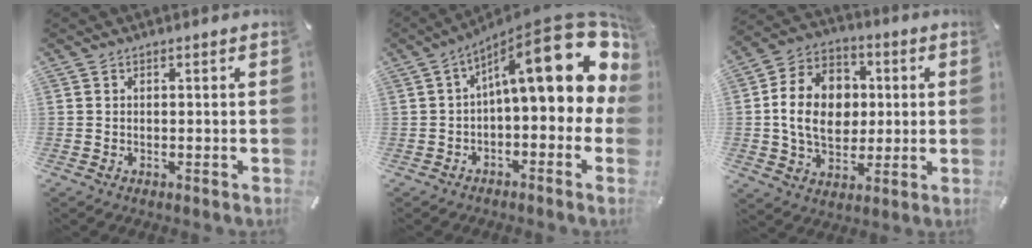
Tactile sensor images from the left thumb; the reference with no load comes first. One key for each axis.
{"total": 22.3, "fx": 7.4, "fy": 7.7, "fz": 19.5, "tx": -0.283, "ty": -0.053, "tz": 0.123}
{"total": 14.7, "fx": 0.3, "fy": 11.8, "fz": 8.8, "tx": -0.183, "ty": 0.019, "tz": 0.006}